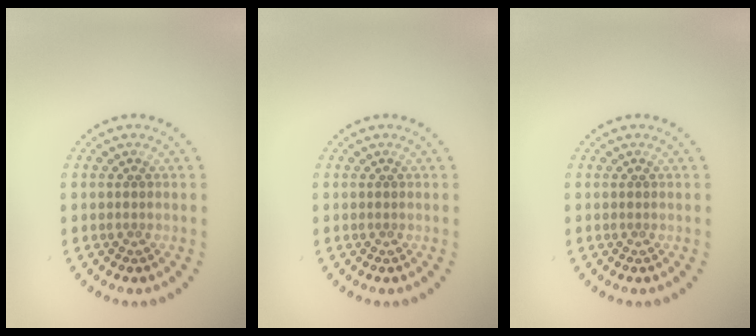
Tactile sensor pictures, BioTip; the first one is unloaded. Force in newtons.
{"total": 0.0}
{"total": 0.0}